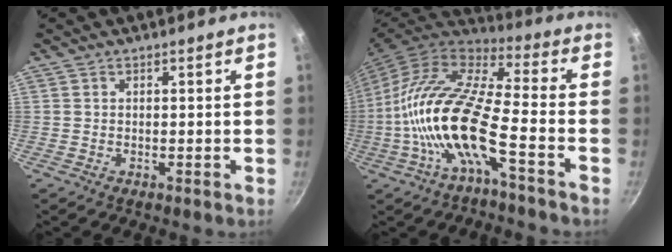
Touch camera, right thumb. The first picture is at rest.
{"total": 18.2, "force": [-5.7, 5.1, 16.6], "torque": [-0.321, 0.045, -0.127]}